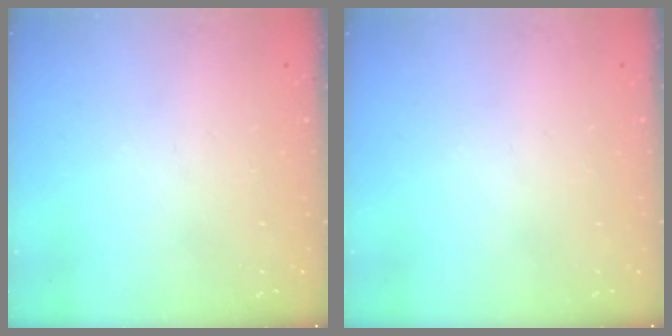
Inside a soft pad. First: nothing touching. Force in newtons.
{"total": 0.0}